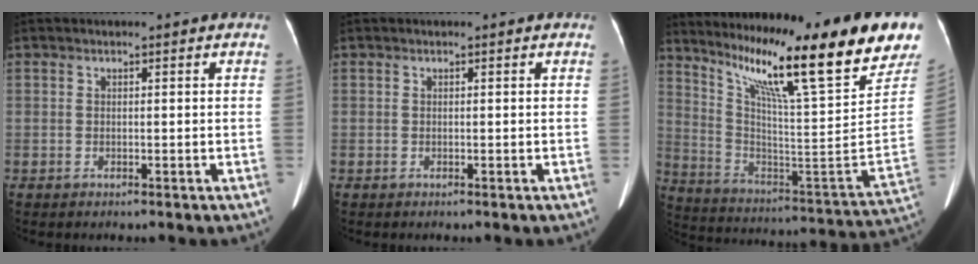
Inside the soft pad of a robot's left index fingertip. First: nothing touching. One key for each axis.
{"total": 0.0}
{"total": 28.0, "fx": 20.2, "fy": 2.0, "fz": 19.2, "tx": -0.320, "ty": -0.049, "tz": 0.299}